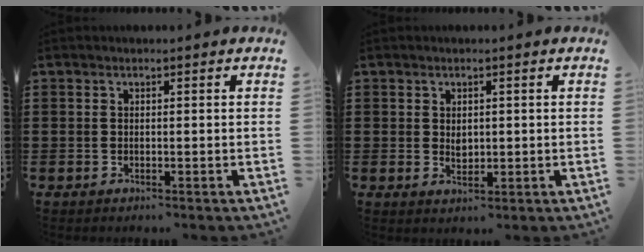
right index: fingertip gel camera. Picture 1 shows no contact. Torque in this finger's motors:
{"motor_torque": [1.07, 1.07, 0.18, 0.01]}